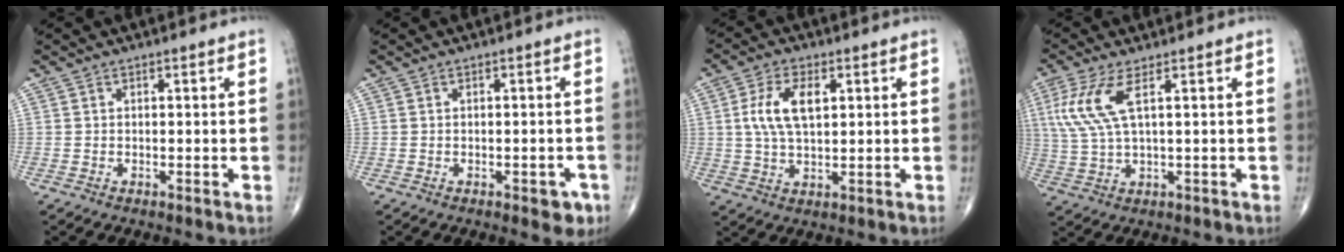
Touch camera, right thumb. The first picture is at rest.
{"total": 3.2, "force": [-1.6, 1.6, 2.3], "torque": [-0.008, 0.006, -0.016]}
{"total": 8.7, "force": [2.0, 4.4, 7.2], "torque": [-0.141, 0.001, 0.039]}
{"total": 8.3, "force": [2.9, 2.3, 7.4], "torque": [-0.200, 0.000, 0.065]}